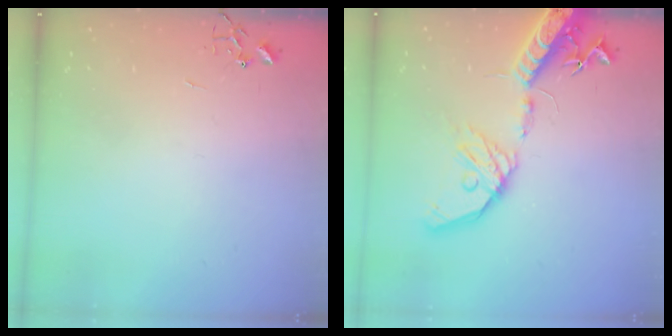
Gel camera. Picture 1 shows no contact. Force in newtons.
{"total": 20.1, "press": 19.7, "slide": 3.7}